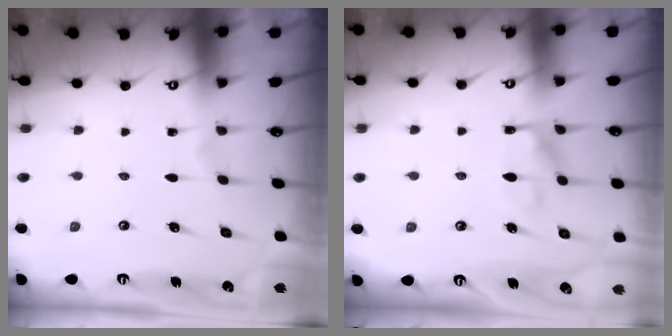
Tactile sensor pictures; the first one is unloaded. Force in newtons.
{"total": 9.1, "press": 9.0, "slide": 1.0}